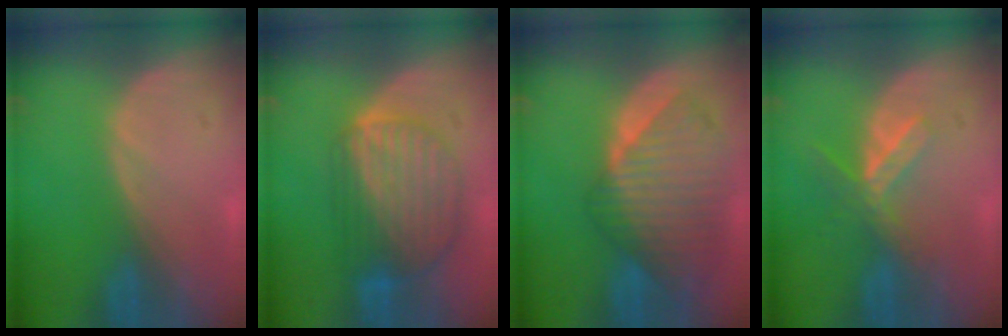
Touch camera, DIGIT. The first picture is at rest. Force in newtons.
{"total": 8.7, "press": 7.7, "slide": 4.1}
{"total": 10.0, "press": 8.7, "slide": 5.1}
{"total": 5.5, "press": 5.0, "slide": 2.3}